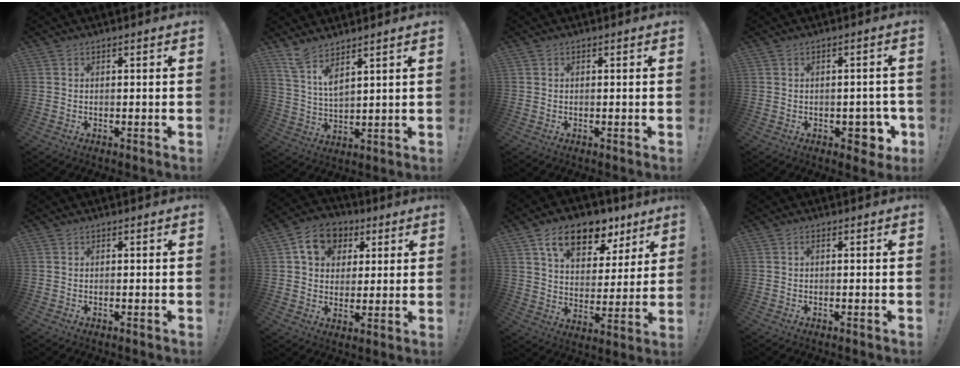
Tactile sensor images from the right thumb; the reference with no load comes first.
{"total": 7.6, "force": [6.2, 1.6, 4.0], "torque": [-0.087, -0.035, 0.113]}
{"total": 0.0}
{"total": 6.3, "force": [-2.0, 4.2, 4.2], "torque": [-0.040, 0.012, -0.027]}
{"total": 0.0}
{"total": 11.4, "force": [4.5, 9.4, 4.7], "torque": [-0.069, -0.008, 0.090]}
{"total": 15.3, "force": [9.5, 8.5, 8.4], "torque": [-0.137, -0.046, 0.169]}
{"total": 0.6, "force": [0.0, 0.1, 0.6], "torque": [-0.012, 0.003, -0.002]}